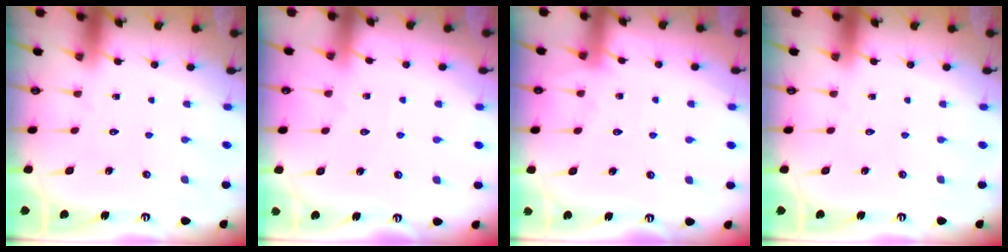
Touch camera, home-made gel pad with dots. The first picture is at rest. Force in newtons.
{"total": 2.0, "press": 2.0, "slide": 0.4}
{"total": 6.0, "press": 5.9, "slide": 0.7}
{"total": 0.0}